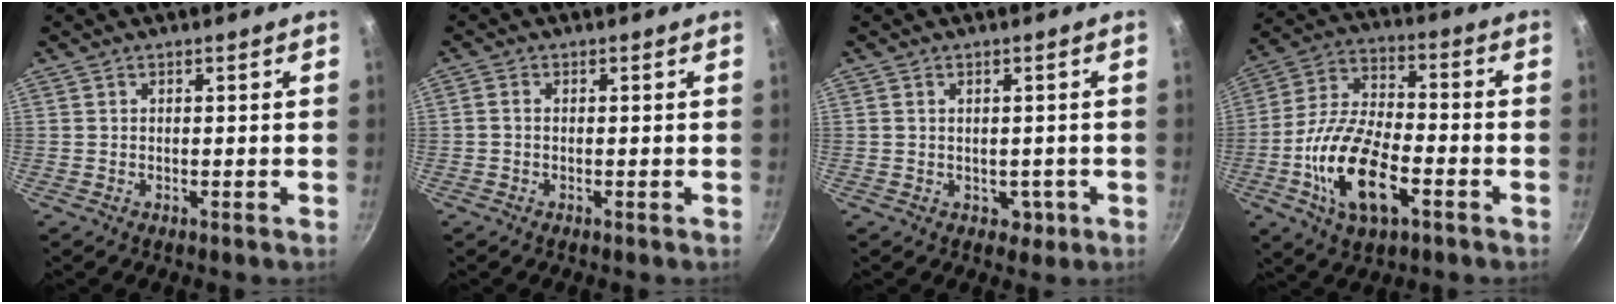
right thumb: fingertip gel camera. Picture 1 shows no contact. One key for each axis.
{"total": 1.1, "fx": -0.2, "fy": 0.7, "fz": 0.8, "tx": -0.017, "ty": 0.005, "tz": -0.006}
{"total": 2.7, "fx": -0.4, "fy": 2.2, "fz": 1.4, "tx": 0.001, "ty": 0.010, "tz": 0.004}
{"total": 17.5, "fx": -6.0, "fy": 8.6, "fz": 14.0, "tx": -0.261, "ty": 0.029, "tz": -0.118}